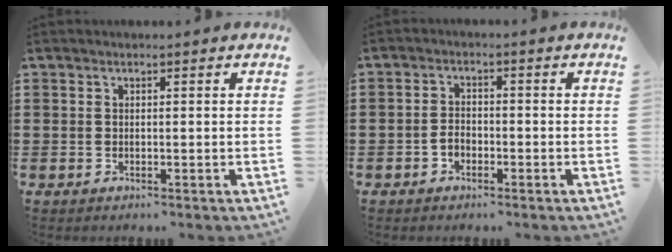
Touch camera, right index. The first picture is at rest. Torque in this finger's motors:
{"motor_torque": [-0.59, 1.56, 0.03, 0.01]}